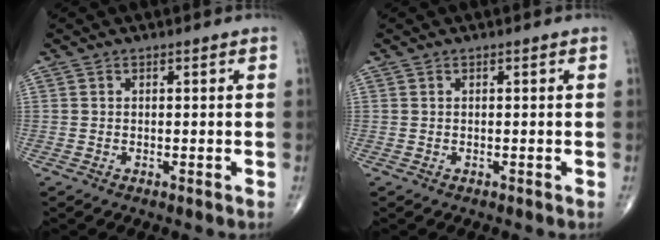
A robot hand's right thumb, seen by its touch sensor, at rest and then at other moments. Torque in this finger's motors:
{"motor_torque": [0.00, 0.00, -0.05, 0.05, 0.01]}